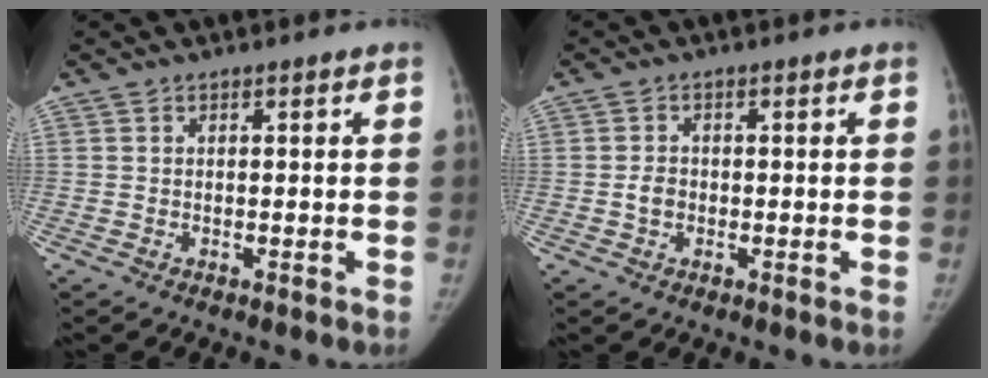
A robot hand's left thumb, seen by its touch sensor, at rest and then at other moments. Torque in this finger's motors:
{"motor_torque": [0.45, 0.55, 0.45, -0.45, 0.14]}